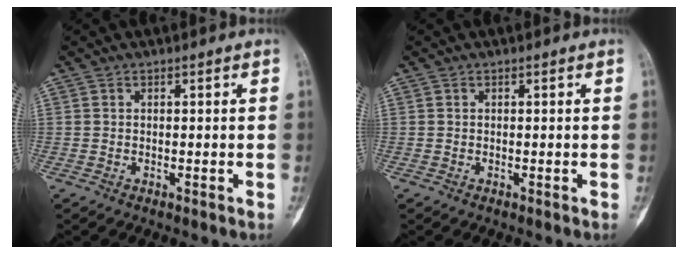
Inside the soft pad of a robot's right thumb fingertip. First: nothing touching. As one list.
[{"total": 0.0}]